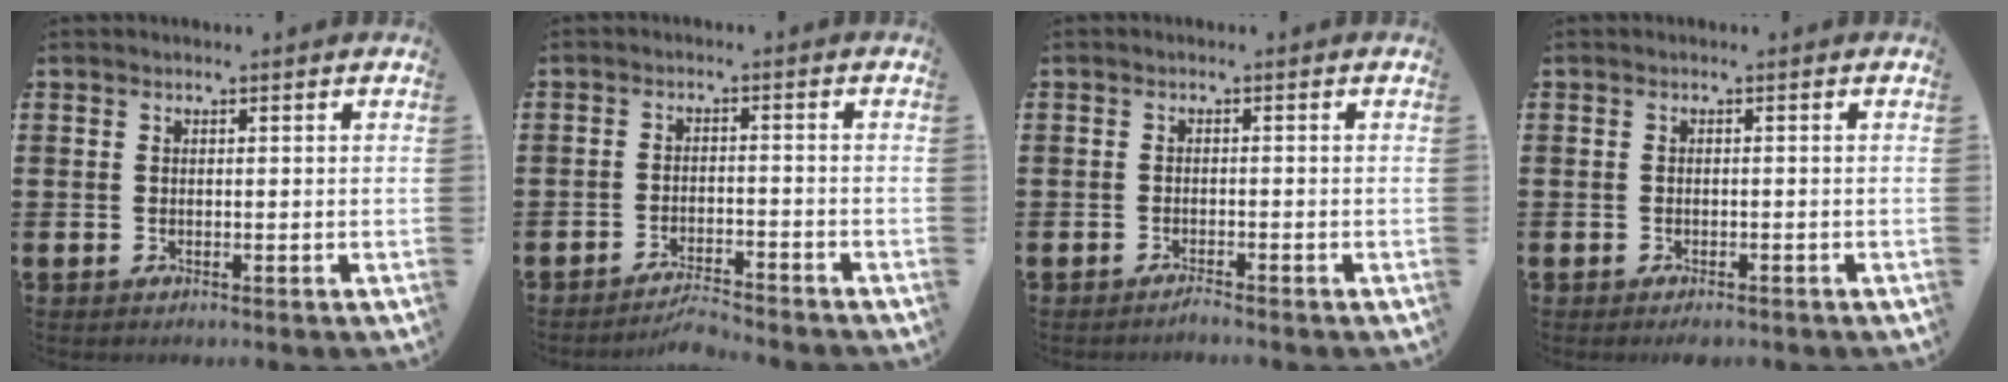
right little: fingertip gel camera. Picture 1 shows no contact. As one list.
[{"total": 2.9, "force": [-2.9, 0.0, 0.4], "torque": [-0.010, 0.005, -0.060]}, {"total": 1.0, "force": [-0.9, -0.1, 0.2], "torque": [-0.004, -0.002, -0.019]}, {"total": 0.7, "force": [-0.6, 0.1, 0.2], "torque": [-0.006, -0.003, -0.013]}]